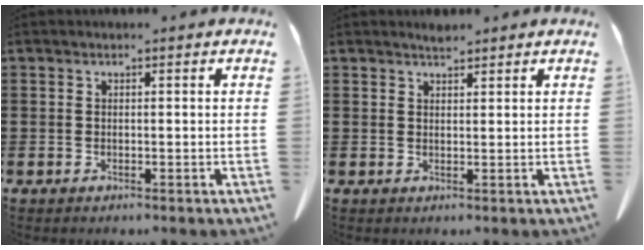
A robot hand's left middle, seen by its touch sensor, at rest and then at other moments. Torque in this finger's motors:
{"motor_torque": [0.26, 0.26, 0.01, 0.02]}